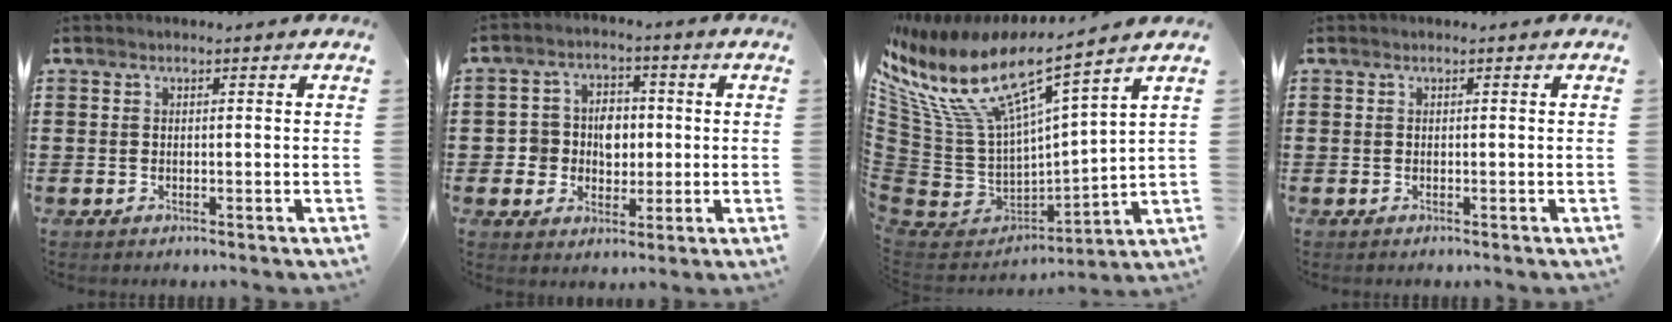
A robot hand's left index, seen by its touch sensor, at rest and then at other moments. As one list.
[{"total": 5.6, "force": [0.0, 5.0, 2.6], "torque": [-0.061, 0.011, -0.004]}, {"total": 11.5, "force": [6.9, 3.5, 8.6], "torque": [-0.204, -0.050, 0.108]}, {"total": 0.0}]